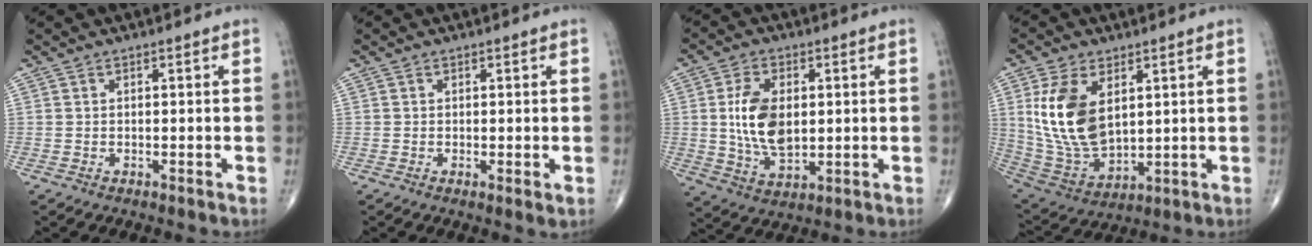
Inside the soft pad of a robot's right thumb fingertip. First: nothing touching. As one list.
[{"total": 1.4, "force": [0.0, 0.4, 1.4], "torque": [-0.024, -0.008, -0.002]}, {"total": 11.2, "force": [1.1, 6.5, 9.1], "torque": [-0.161, -0.010, 0.028]}, {"total": 15.7, "force": [4.0, 9.1, 12.2], "torque": [-0.231, -0.022, 0.094]}]